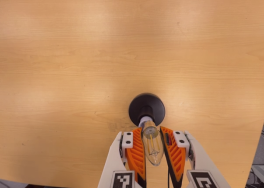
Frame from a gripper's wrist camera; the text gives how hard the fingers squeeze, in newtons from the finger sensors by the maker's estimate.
{"total": 21.5, "left": 23.0, "right": 19.9}